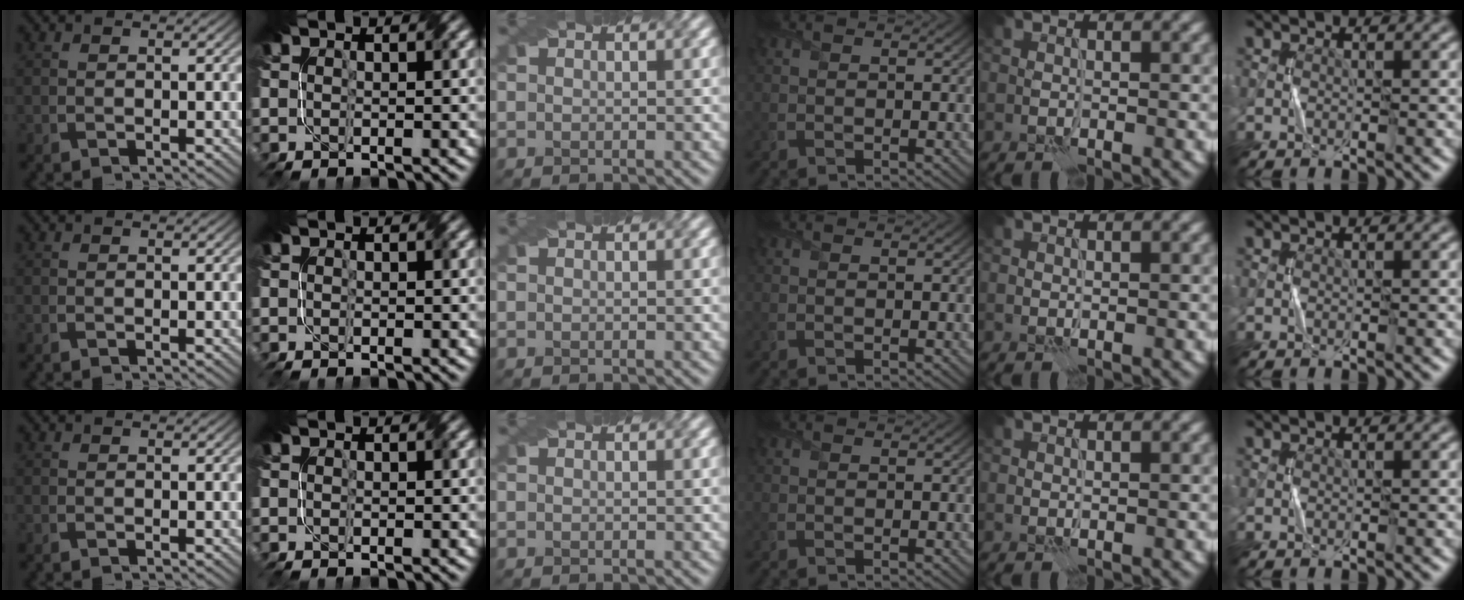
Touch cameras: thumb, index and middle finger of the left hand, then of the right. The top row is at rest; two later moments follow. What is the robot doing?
{"motion": "fold", "object": "napkin"}